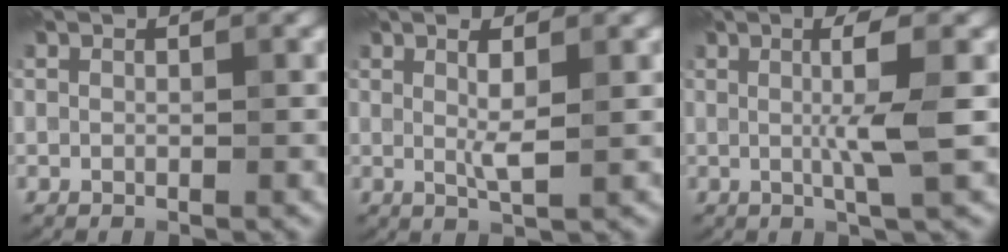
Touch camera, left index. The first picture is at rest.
{"total": 2.5, "force": [0.6, 0.5, 2.4], "torque": [-0.042, -0.003, 0.009]}
{"total": 4.2, "force": [0.3, 0.5, 4.2], "torque": [-0.070, -0.001, 0.000]}